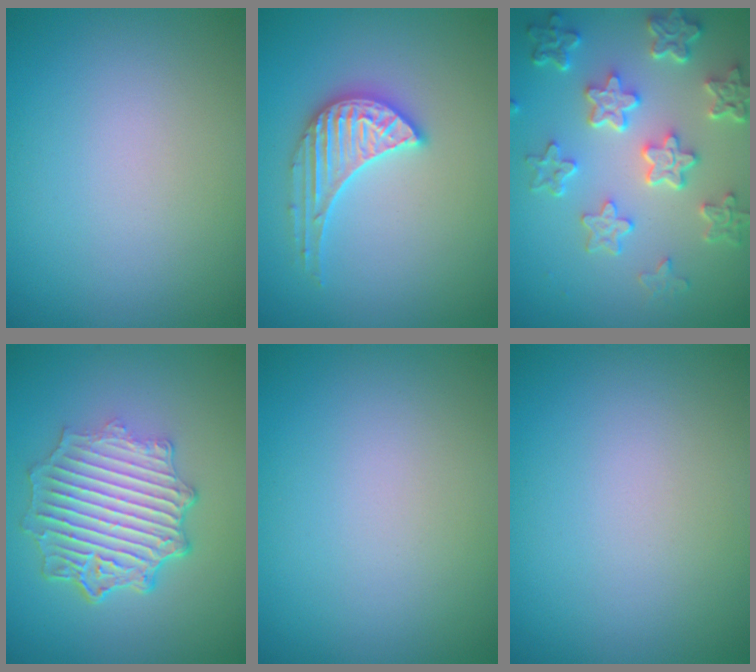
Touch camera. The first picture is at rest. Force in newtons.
{"total": 3.9, "press": 3.9, "slide": 0.5}
{"total": 6.4, "press": 4.8, "slide": 4.2}
{"total": 6.9, "press": 5.2, "slide": 4.6}
{"total": 0.0}
{"total": 0.0}